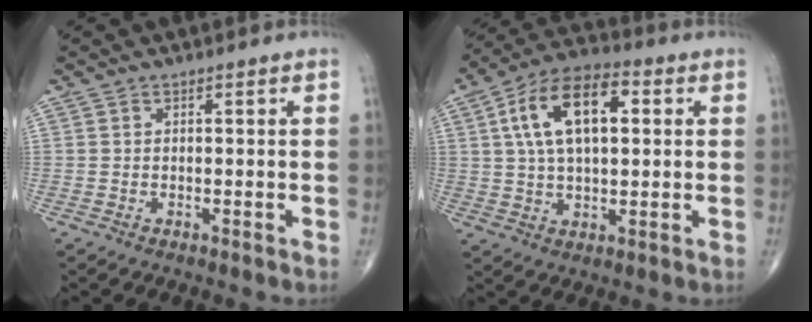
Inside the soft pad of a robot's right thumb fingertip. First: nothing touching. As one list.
[{"total": 15.1, "force": [3.6, 7.7, 12.5], "torque": [-0.216, 0.021, 0.057]}]